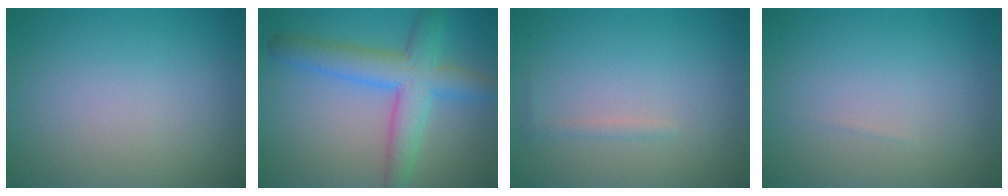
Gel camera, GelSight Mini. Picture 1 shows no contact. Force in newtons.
{"total": 6.1, "press": 6.1, "slide": 0.2}
{"total": 0.7, "press": 0.7, "slide": 0.0}
{"total": 0.0}